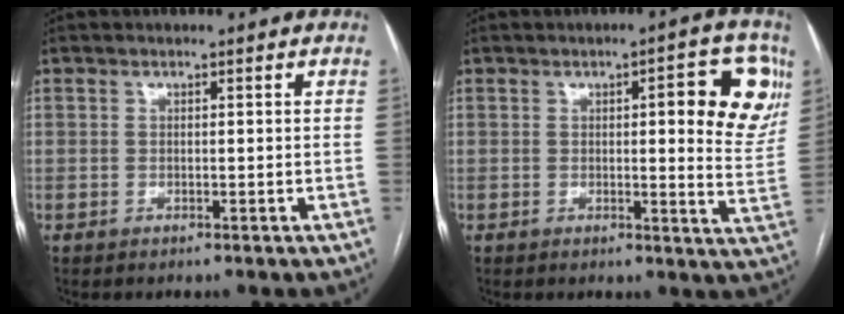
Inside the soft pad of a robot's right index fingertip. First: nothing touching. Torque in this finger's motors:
{"motor_torque": [0.25, 0.03, 0.47, 0.07]}